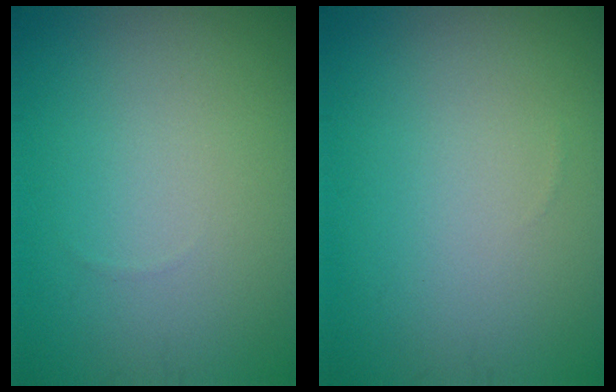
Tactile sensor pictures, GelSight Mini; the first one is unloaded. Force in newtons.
{"total": 0.0}